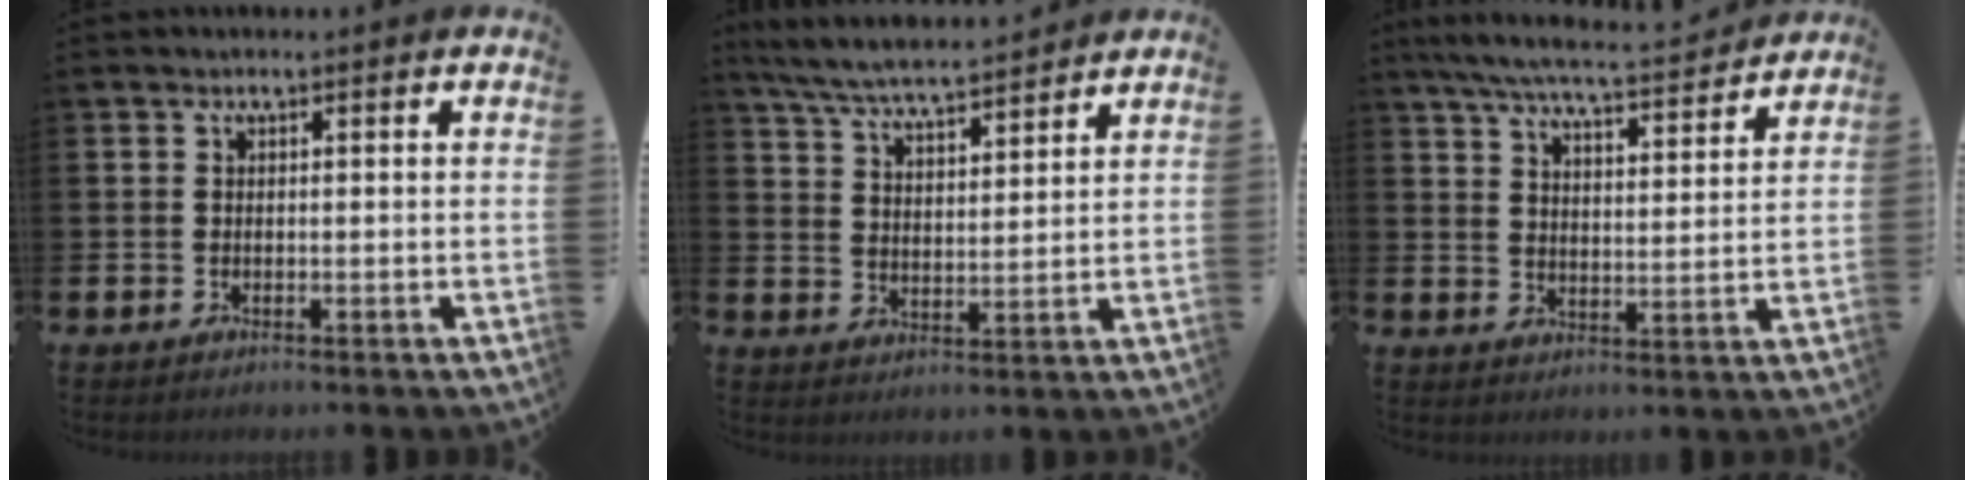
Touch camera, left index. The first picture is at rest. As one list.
[{"total": 6.5, "force": [6.2, 0.4, 1.8], "torque": [-0.058, -0.036, 0.110]}, {"total": 6.9, "force": [6.5, 0.5, 2.4], "torque": [-0.063, -0.045, 0.111]}]